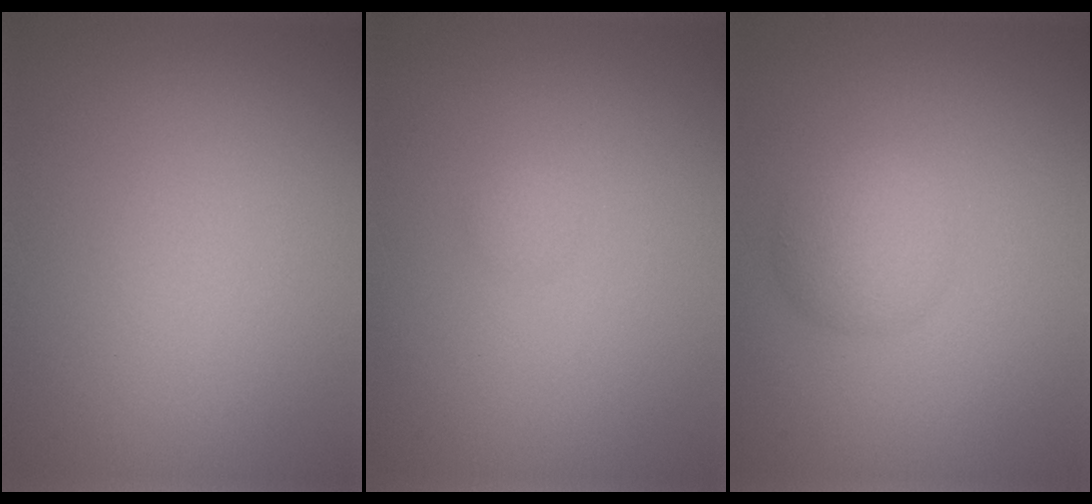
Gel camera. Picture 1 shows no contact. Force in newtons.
{"total": 0.5, "press": 0.5, "slide": 0.0}
{"total": 2.9, "press": 2.9, "slide": 0.1}